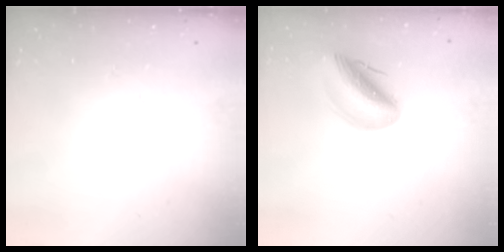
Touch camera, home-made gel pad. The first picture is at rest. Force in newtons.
{"total": 12.5, "press": 12.2, "slide": 2.6}